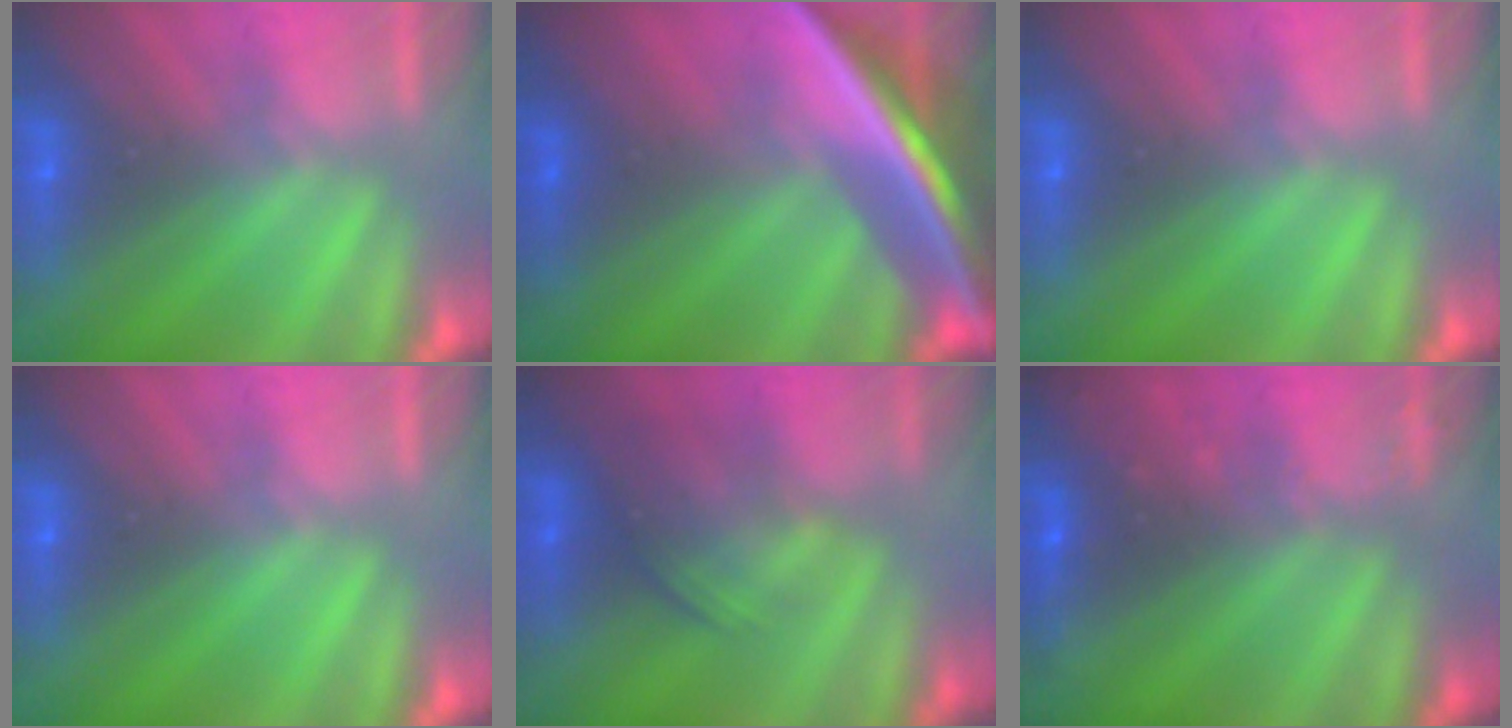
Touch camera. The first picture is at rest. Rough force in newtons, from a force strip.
{"total": 7.6}
{"total": 0.0}
{"total": 0.0}
{"total": 1.8}
{"total": 12.7}